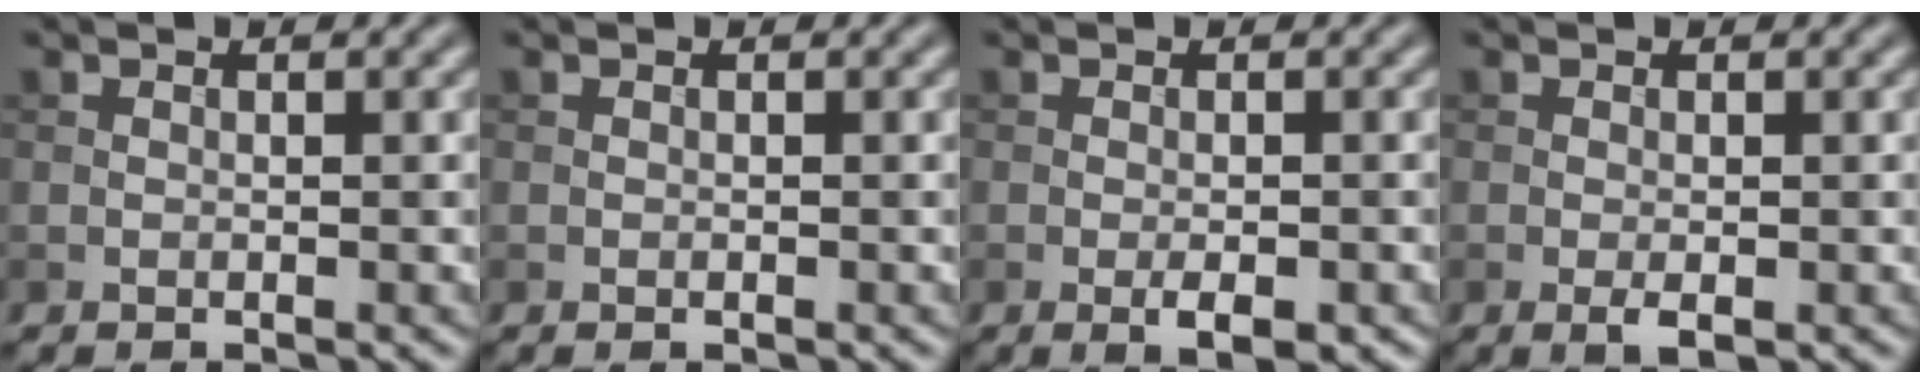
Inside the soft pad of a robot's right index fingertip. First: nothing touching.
{"total": 0.0}
{"total": 2.5, "force": [-1.1, 0.9, 2.0], "torque": [-0.032, -0.004, -0.014]}
{"total": 1.3, "force": [-0.5, 0.4, 1.2], "torque": [-0.023, -0.005, -0.008]}